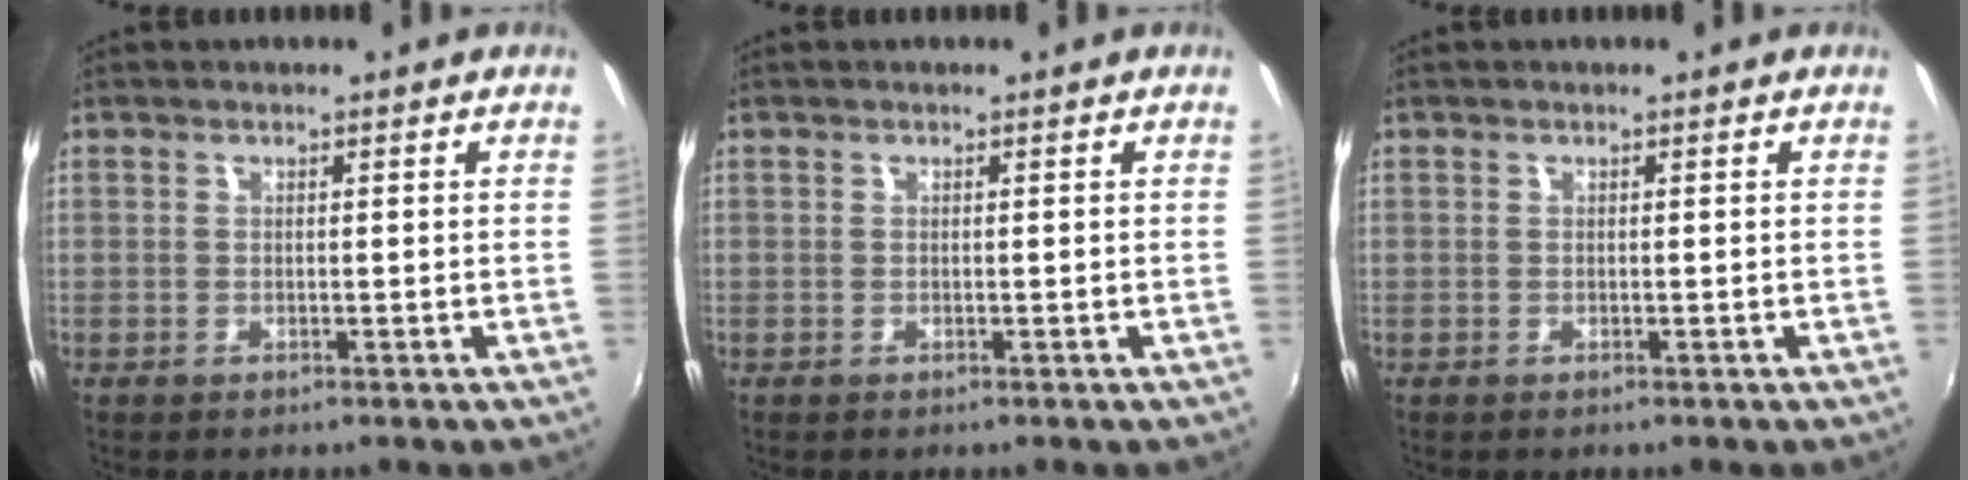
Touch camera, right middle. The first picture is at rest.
{"total": 0.0}
{"total": 0.0}